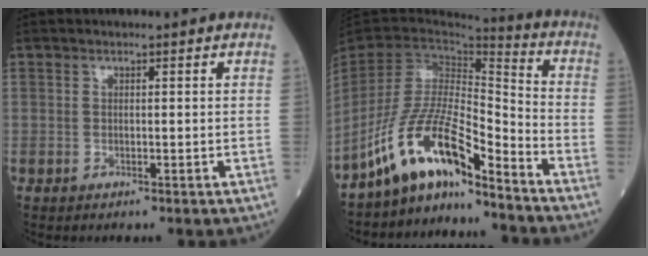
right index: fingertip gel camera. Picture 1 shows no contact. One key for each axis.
{"total": 14.8, "fx": -11.5, "fy": 3.0, "fz": 8.9, "tx": -0.182, "ty": 0.009, "tz": -0.212}